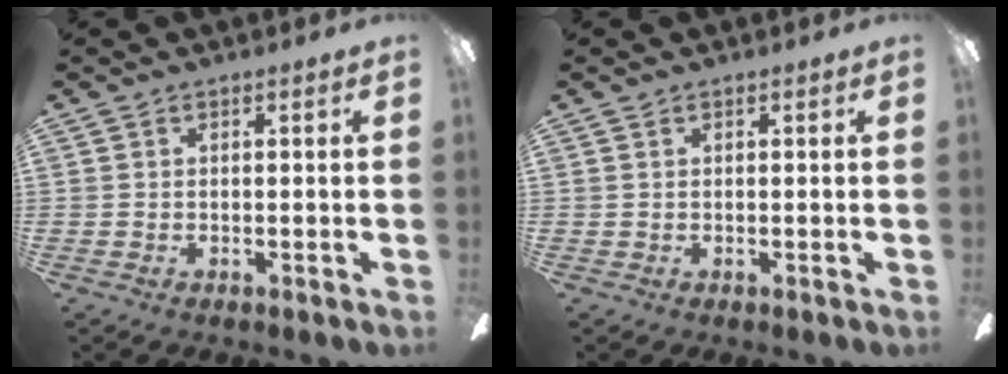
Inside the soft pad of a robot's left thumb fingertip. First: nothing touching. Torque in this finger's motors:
{"motor_torque": [-0.02, 0.02, -0.13, 0.02, 0.00]}